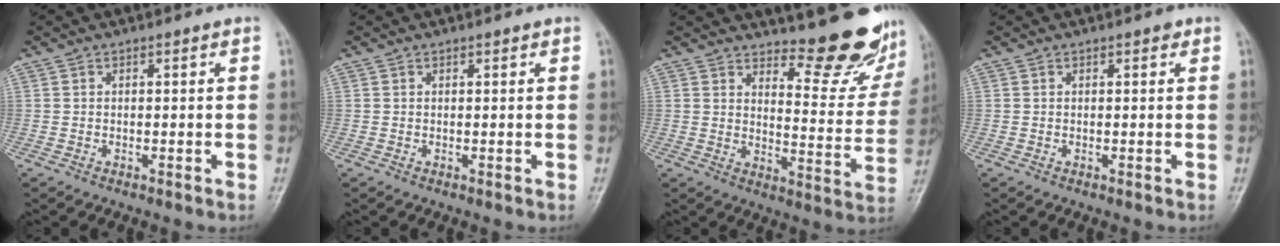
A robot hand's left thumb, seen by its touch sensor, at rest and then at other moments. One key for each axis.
{"total": 0.6, "fx": 0.3, "fy": 0.4, "fz": 0.2, "tx": 0.004, "ty": -0.001, "tz": 0.002}
{"total": 14.7, "fx": 12.8, "fy": 4.0, "fz": 6.1, "tx": -0.040, "ty": -0.127, "tz": 0.161}
{"total": 1.0, "fx": 0.5, "fy": 0.6, "fz": 0.6, "tx": 0.004, "ty": 0.000, "tz": 0.003}